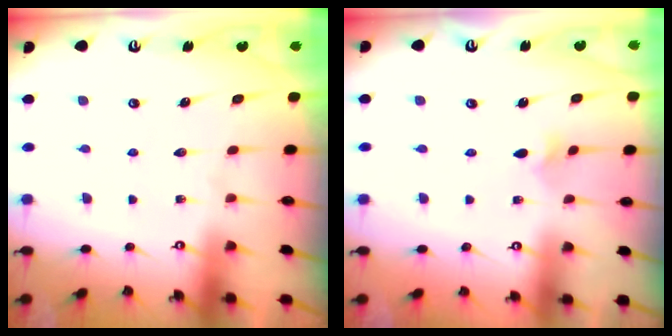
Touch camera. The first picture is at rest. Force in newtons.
{"total": 2.1, "press": 2.1, "slide": 0.5}